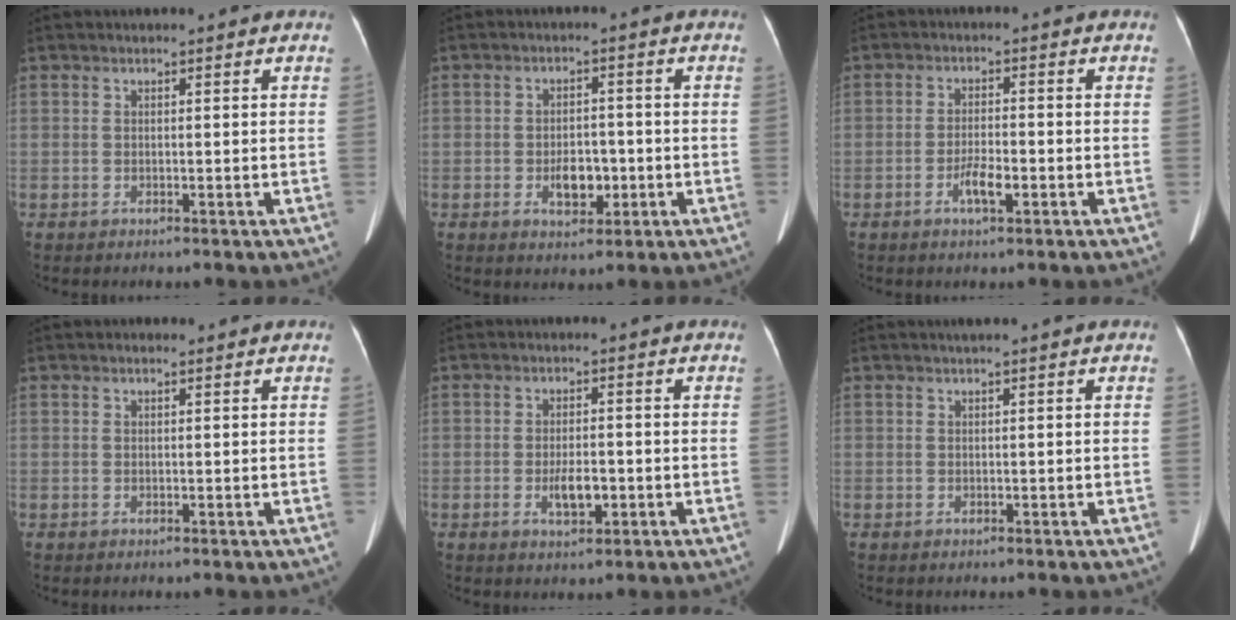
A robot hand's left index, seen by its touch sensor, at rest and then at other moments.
{"total": 4.7, "force": [-1.4, 2.8, 3.4], "torque": [-0.055, 0.006, -0.019]}
{"total": 3.5, "force": [-1.6, 0.8, 3.0], "torque": [-0.056, 0.002, -0.031]}
{"total": 0.6, "force": [0.4, 0.3, 0.3], "torque": [-0.010, 0.002, 0.004]}
{"total": 3.9, "force": [-1.2, 1.6, 3.4], "torque": [-0.062, 0.001, -0.019]}
{"total": 0.7, "force": [0.4, -0.2, 0.5], "torque": [-0.014, 0.006, 0.009]}